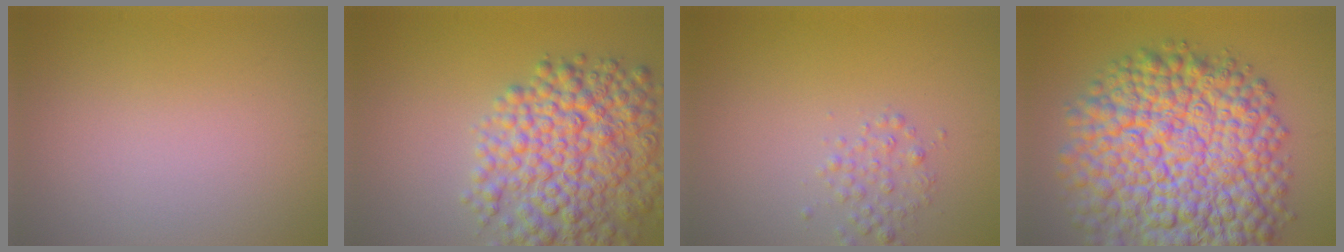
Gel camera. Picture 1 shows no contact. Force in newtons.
{"total": 9.4, "press": 9.3, "slide": 0.3}
{"total": 1.7, "press": 1.7, "slide": 0.0}
{"total": 16.9, "press": 16.9, "slide": 0.7}